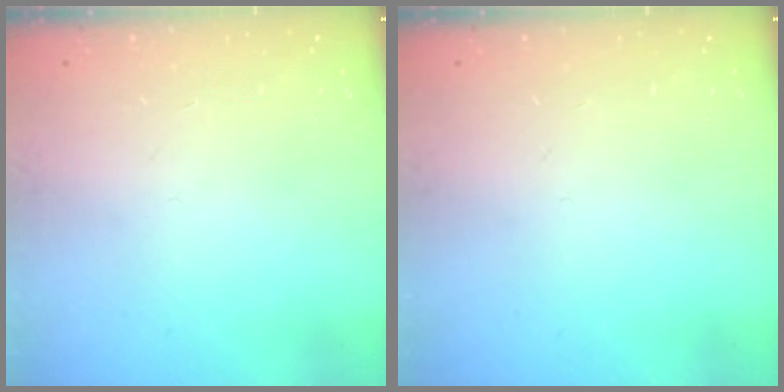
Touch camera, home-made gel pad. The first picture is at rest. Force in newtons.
{"total": 0.0}